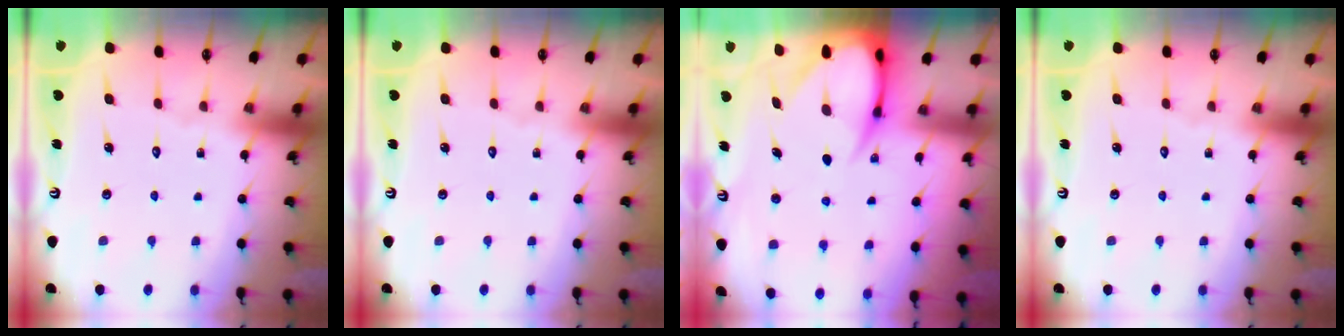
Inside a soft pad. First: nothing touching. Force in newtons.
{"total": 0.0}
{"total": 8.2, "press": 8.2, "slide": 0.7}
{"total": 0.0}